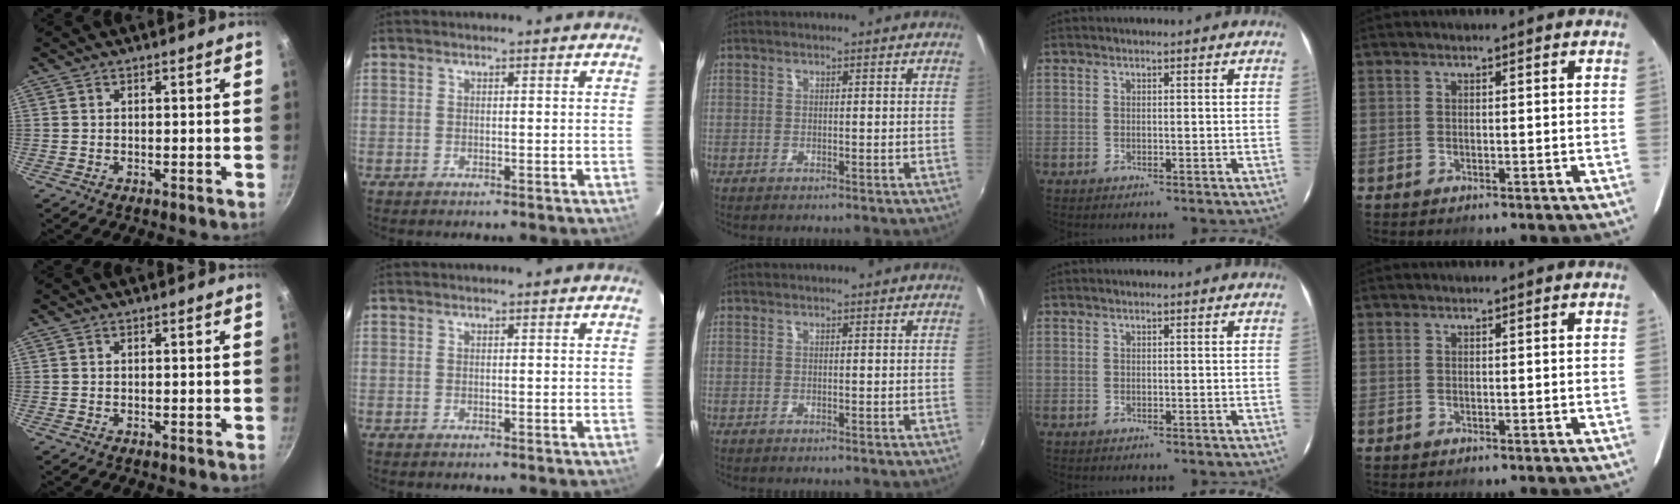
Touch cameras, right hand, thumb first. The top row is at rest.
{}